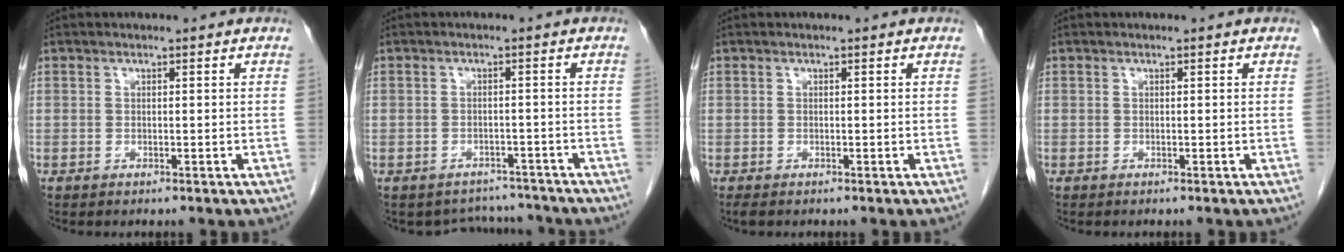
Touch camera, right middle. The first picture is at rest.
{"total": 5.3, "force": [-4.9, 2.0, -0.7], "torque": [0.013, 0.020, -0.060]}
{"total": 0.8, "force": [-0.7, 0.3, 0.4], "torque": [-0.008, -0.003, -0.009]}
{"total": 0.0}